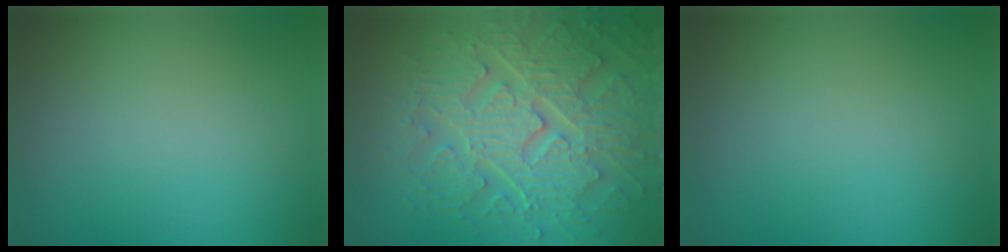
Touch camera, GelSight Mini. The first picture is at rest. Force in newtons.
{"total": 7.8, "press": 6.3, "slide": 4.6}
{"total": 0.0}